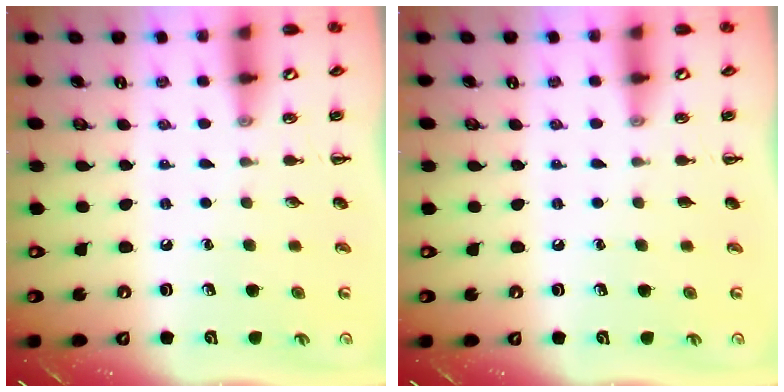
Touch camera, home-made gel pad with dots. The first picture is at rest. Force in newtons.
{"total": 0.0}